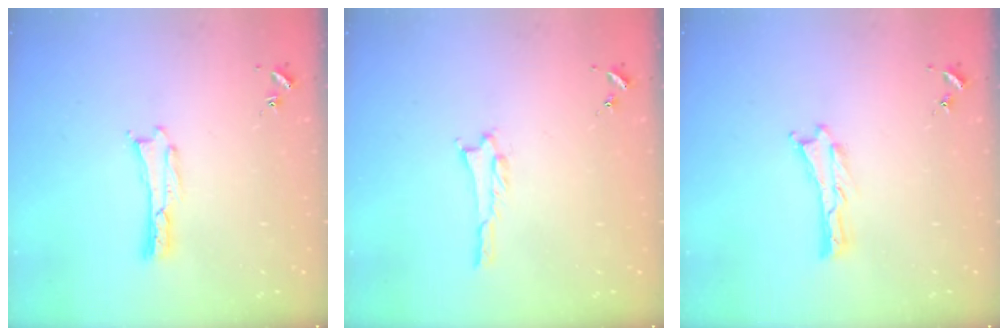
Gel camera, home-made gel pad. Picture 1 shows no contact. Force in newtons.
{"total": 1.0, "press": 1.0, "slide": 0.2}
{"total": 0.0}